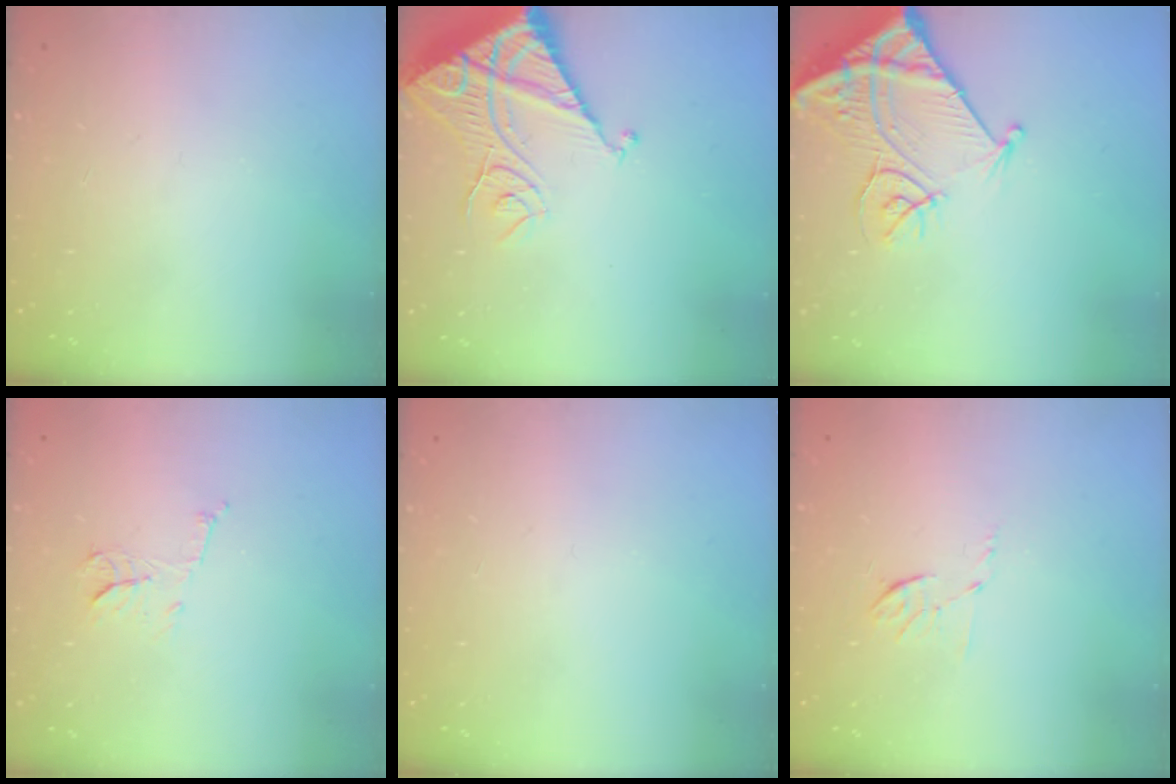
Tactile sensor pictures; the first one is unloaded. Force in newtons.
{"total": 15.5, "press": 15.4, "slide": 1.6}
{"total": 16.0, "press": 15.9, "slide": 1.8}
{"total": 6.0, "press": 6.0, "slide": 0.5}
{"total": 0.0}
{"total": 5.7, "press": 5.5, "slide": 1.5}